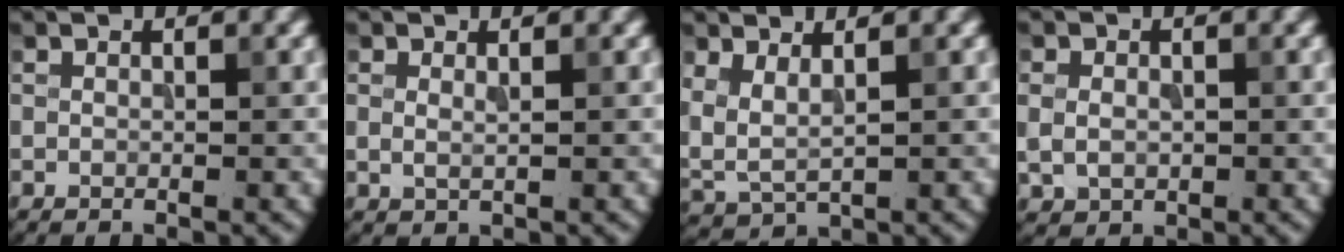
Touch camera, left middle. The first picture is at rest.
{"total": 0.8, "force": [0.3, 0.3, 0.6], "torque": [-0.015, -0.002, 0.006]}
{"total": 3.1, "force": [1.5, 1.5, 2.3], "torque": [-0.059, -0.005, 0.034]}
{"total": 2.5, "force": [-0.1, 2.0, 1.4], "torque": [-0.029, -0.004, 0.003]}